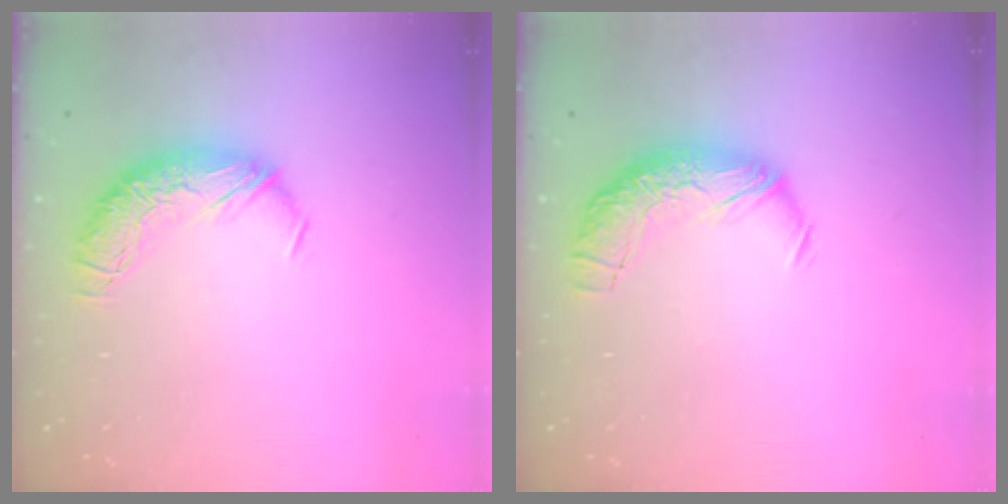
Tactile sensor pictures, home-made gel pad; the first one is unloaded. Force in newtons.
{"total": 1.5, "press": 0.9, "slide": 1.2}